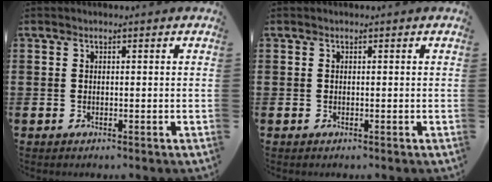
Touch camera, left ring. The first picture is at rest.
{"total": 0.0}